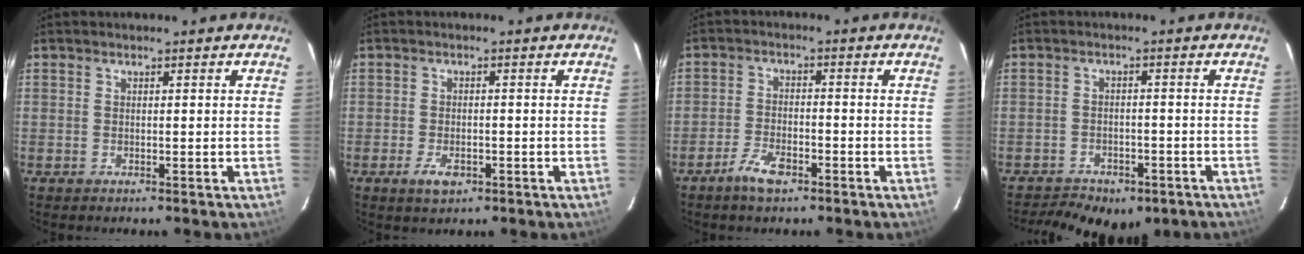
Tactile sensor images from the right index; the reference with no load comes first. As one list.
[{"total": 3.8, "force": [-1.9, 2.0, 2.7], "torque": [-0.059, -0.006, -0.030]}, {"total": 5.4, "force": [-3.7, 1.9, 3.4], "torque": [-0.082, -0.002, -0.070]}, {"total": 13.4, "force": [-9.8, 6.8, 6.0], "torque": [-0.145, -0.006, -0.125]}]